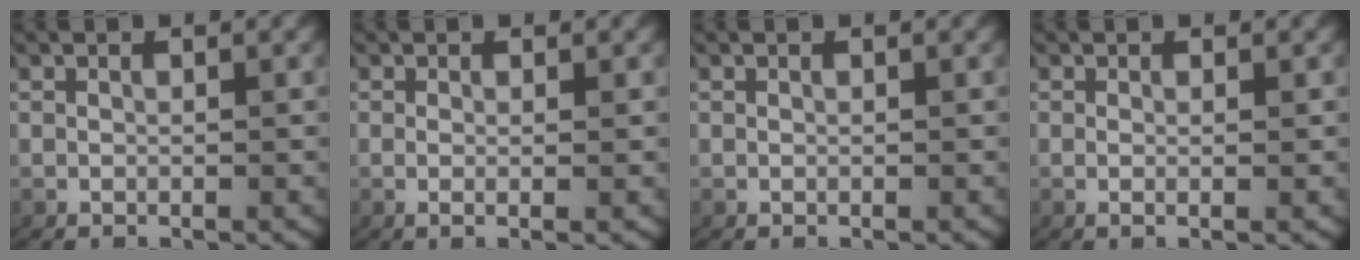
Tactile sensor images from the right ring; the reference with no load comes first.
{"total": 1.2, "force": [0.0, 0.0, 1.2], "torque": [-0.029, -0.009, 0.002]}
{"total": 0.0}
{"total": 0.9, "force": [0.0, -0.1, 0.9], "torque": [-0.020, -0.008, 0.002]}